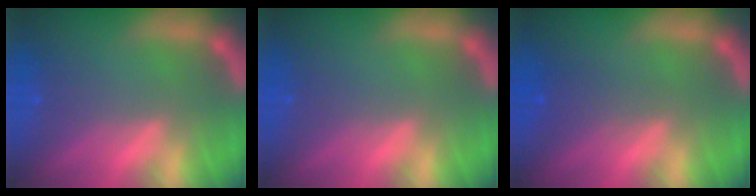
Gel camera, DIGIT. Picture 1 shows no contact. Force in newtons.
{"total": 0.0}
{"total": 2.0}